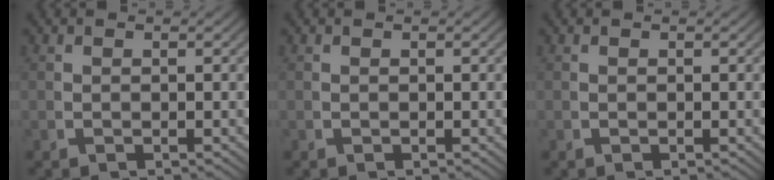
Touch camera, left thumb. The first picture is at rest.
{"total": 0.0}
{"total": 0.0}